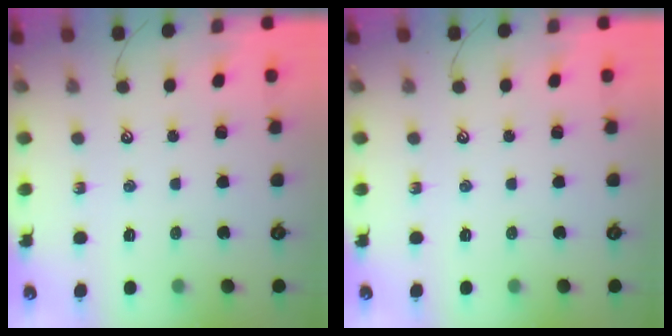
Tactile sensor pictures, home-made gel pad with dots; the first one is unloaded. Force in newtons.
{"total": 0.0}